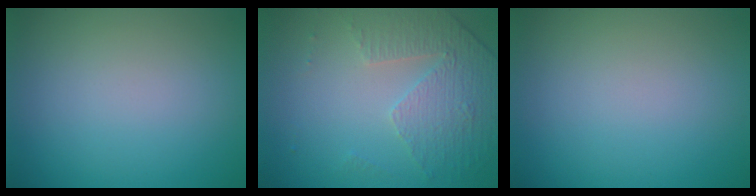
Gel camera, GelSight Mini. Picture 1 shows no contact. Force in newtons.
{"total": 4.8, "press": 3.2, "slide": 3.5}
{"total": 0.0}